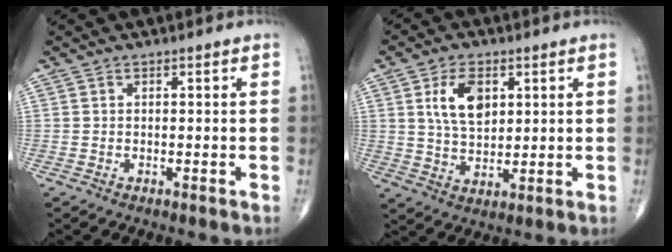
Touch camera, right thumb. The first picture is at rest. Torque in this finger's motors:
{"motor_torque": [1.09, 1.31, 0.63, 0.04, 0.07]}